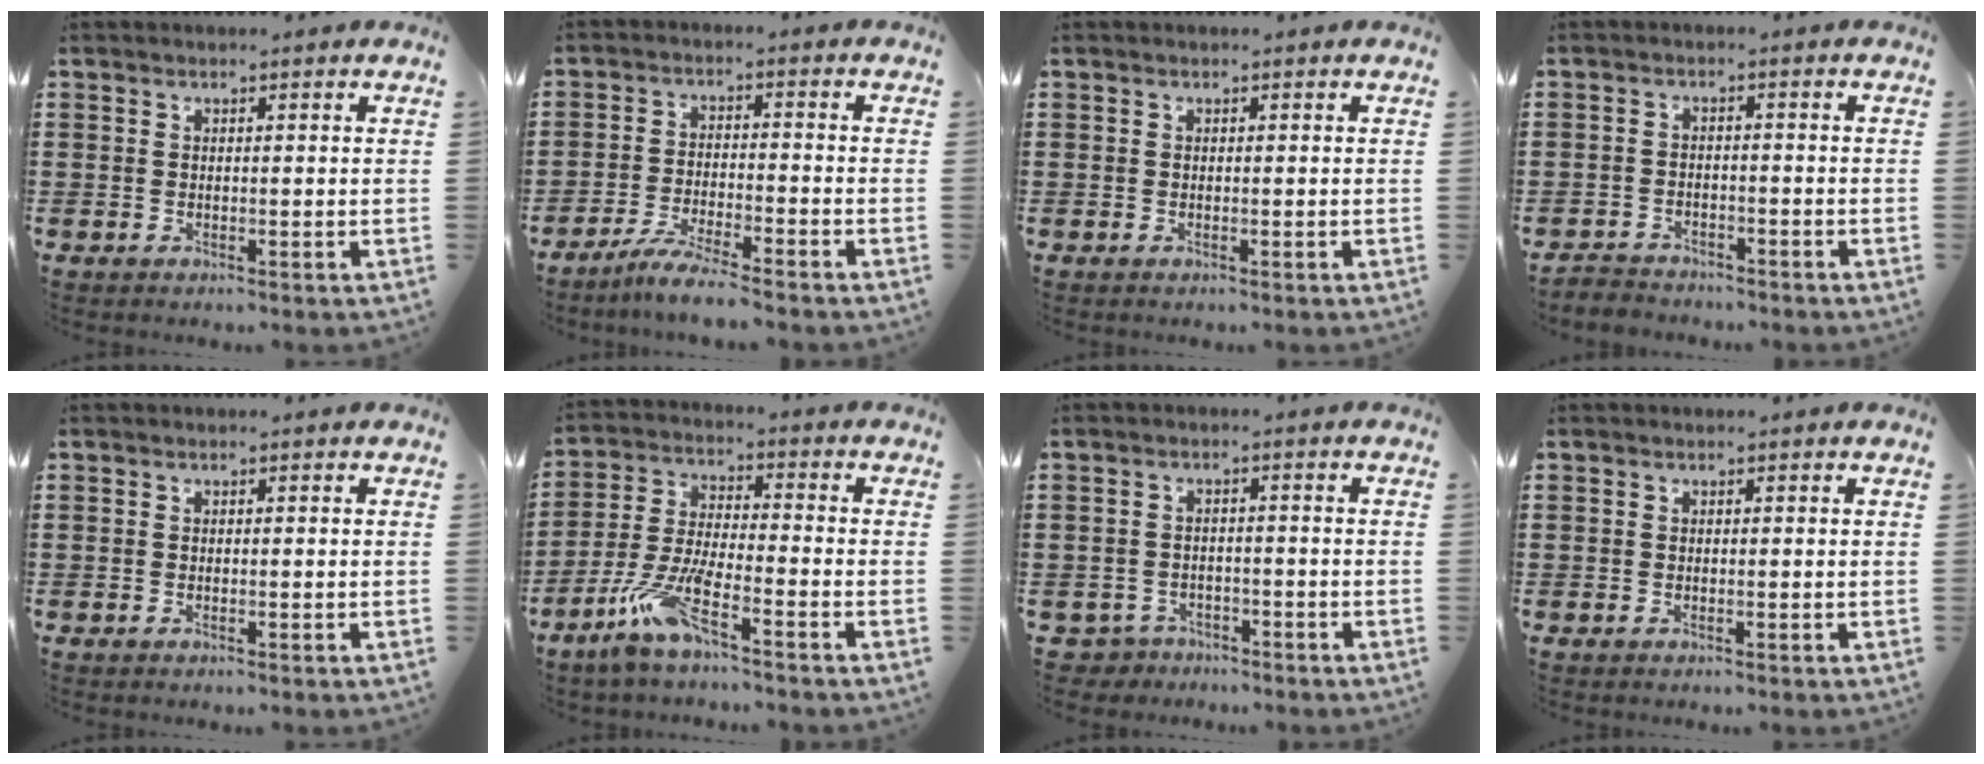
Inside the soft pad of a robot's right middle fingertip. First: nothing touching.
{"total": 5.1, "force": [-4.6, -0.3, 2.1], "torque": [-0.049, -0.013, -0.089]}
{"total": 0.0}
{"total": 2.5, "force": [-2.5, 0.4, -0.3], "torque": [-0.004, -0.003, -0.055]}
{"total": 0.0}
{"total": 8.6, "force": [-5.7, 1.0, 6.4], "torque": [-0.149, -0.015, -0.112]}
{"total": 2.6, "force": [-2.5, 0.9, -0.2], "torque": [-0.015, -0.005, -0.057]}
{"total": 0.0}